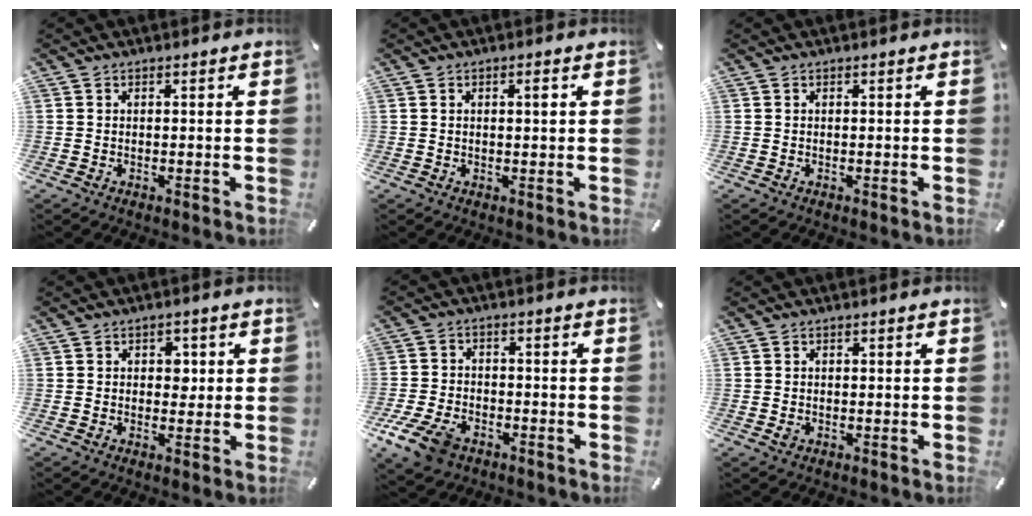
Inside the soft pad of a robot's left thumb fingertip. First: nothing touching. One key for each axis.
{"total": 1.6, "fx": 0.5, "fy": 0.4, "fz": 1.5, "tx": -0.021, "ty": -0.001, "tz": 0.004}
{"total": 0.0}
{"total": 3.3, "fx": 0.5, "fy": 2.6, "fz": 1.9, "tx": -0.016, "ty": -0.001, "tz": -0.001}
{"total": 9.0, "fx": -4.9, "fy": 5.7, "fz": 4.9, "tx": -0.115, "ty": 0.018, "tz": -0.092}
{"total": 1.0, "fx": -0.1, "fy": 0.9, "fz": 0.4, "tx": -0.008, "ty": 0.003, "tz": -0.003}